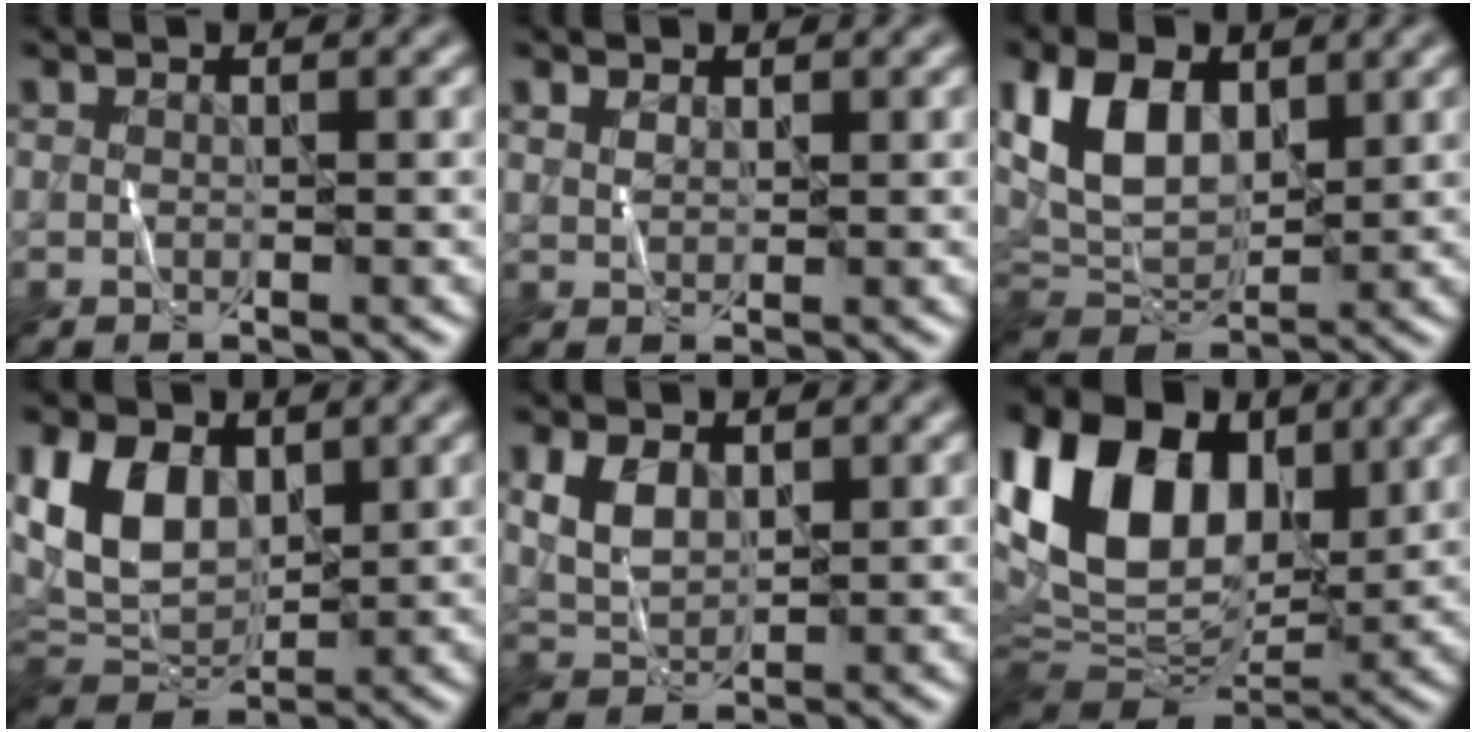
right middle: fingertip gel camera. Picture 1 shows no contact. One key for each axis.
{"total": 0.9, "fx": 0.8, "fy": 0.5, "fz": 0.3, "tx": -0.011, "ty": 0.000, "tz": 0.019}
{"total": 7.1, "fx": 2.5, "fy": 4.3, "fz": 5.0, "tx": -0.108, "ty": 0.001, "tz": 0.046}
{"total": 7.0, "fx": 2.1, "fy": 4.7, "fz": 4.7, "tx": -0.105, "ty": -0.004, "tz": 0.037}
{"total": 3.0, "fx": 1.0, "fy": 1.9, "fz": 2.0, "tx": -0.048, "ty": 0.002, "tz": 0.025}
{"total": 15.4, "fx": 4.9, "fy": 10.2, "fz": 10.5, "tx": -0.220, "ty": 0.033, "tz": 0.082}